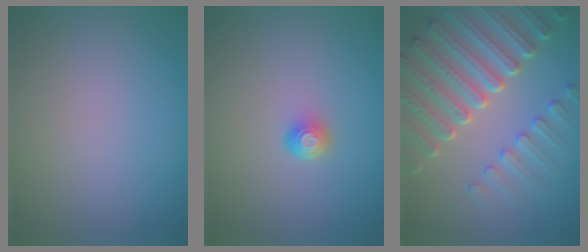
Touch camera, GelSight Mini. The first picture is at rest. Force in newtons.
{"total": 1.6, "press": 1.2, "slide": 1.1}
{"total": 7.8, "press": 6.0, "slide": 5.0}